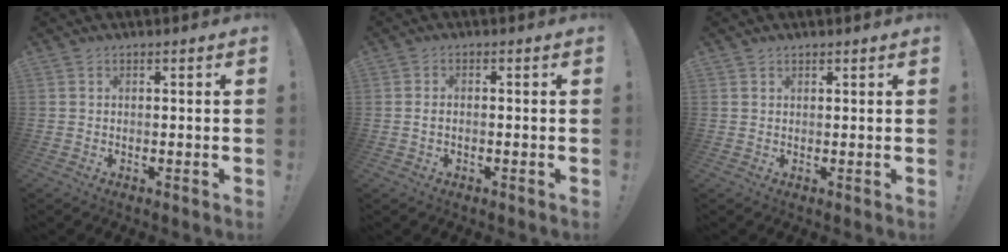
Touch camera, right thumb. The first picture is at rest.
{"total": 1.2, "force": [-0.3, 0.7, 1.0], "torque": [-0.024, 0.004, -0.004]}
{"total": 0.8, "force": [0.7, 0.4, 0.0], "torque": [0.000, -0.001, 0.013]}